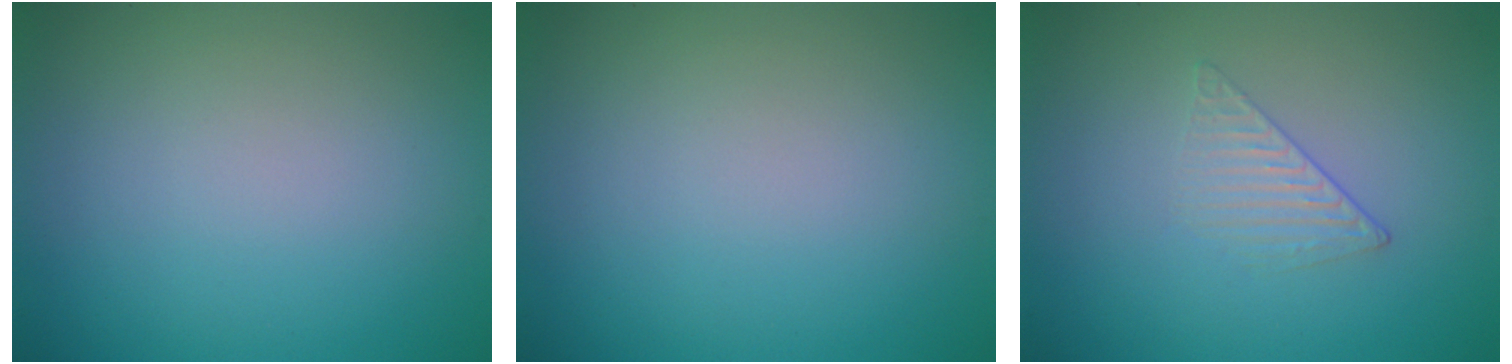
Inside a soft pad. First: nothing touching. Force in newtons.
{"total": 0.0}
{"total": 1.3, "press": 0.4, "slide": 1.2}